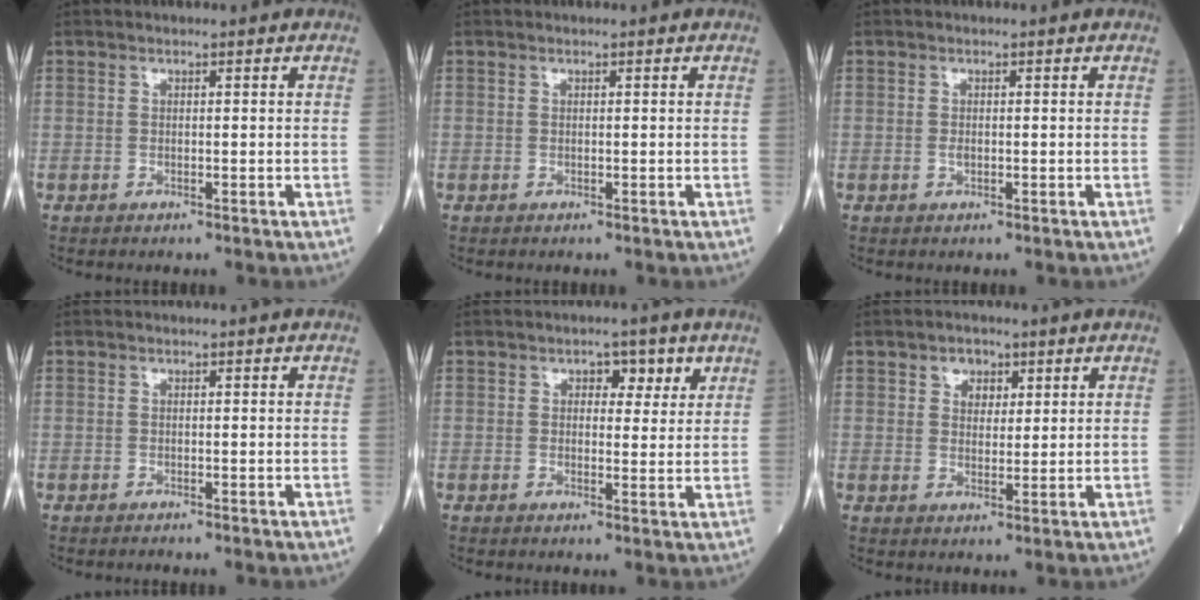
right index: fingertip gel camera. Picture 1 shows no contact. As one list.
[{"total": 0.0}, {"total": 0.6, "force": [-0.1, 0.3, 0.5], "torque": [-0.014, -0.001, -0.003]}, {"total": 0.0}, {"total": 3.5, "force": [1.8, 2.1, 2.1], "torque": [-0.018, 0.005, 0.020]}, {"total": 3.3, "force": [1.7, 2.3, 1.6], "torque": [-0.021, 0.005, 0.027]}]